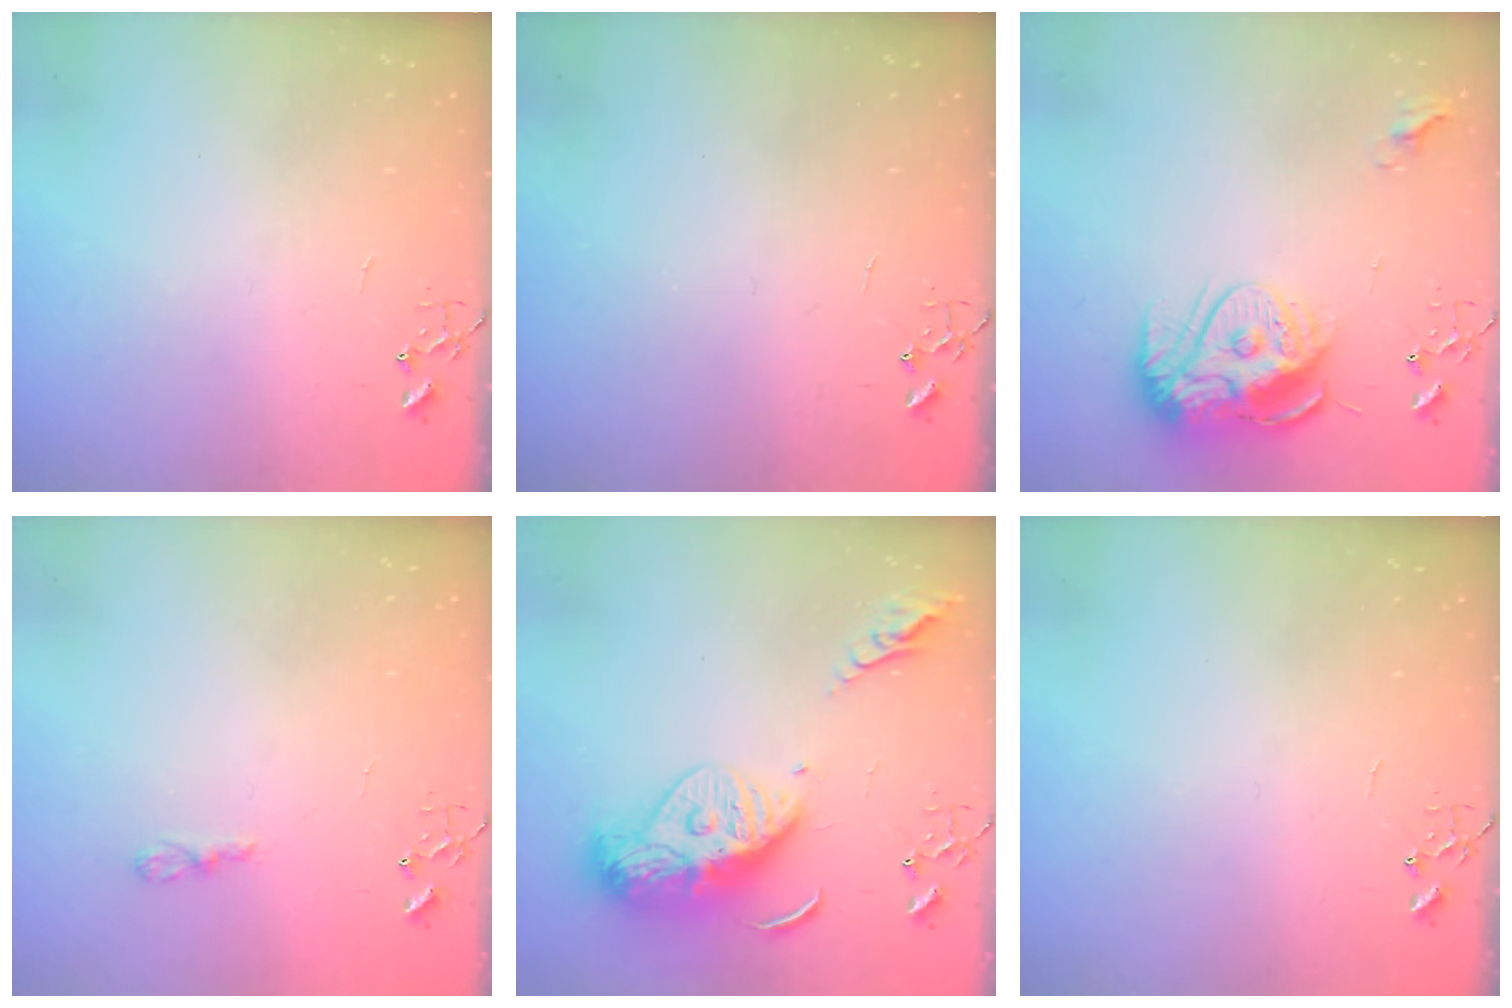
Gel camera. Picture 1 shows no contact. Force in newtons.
{"total": 0.0}
{"total": 15.6, "press": 15.6, "slide": 1.3}
{"total": 4.4, "press": 4.4, "slide": 0.6}
{"total": 16.9, "press": 16.8, "slide": 1.6}
{"total": 0.0}